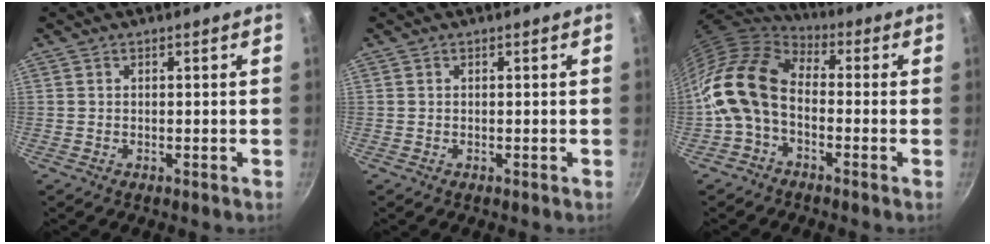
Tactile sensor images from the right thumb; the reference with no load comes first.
{"total": 0.0}
{"total": 14.1, "force": [-2.3, 9.3, 10.3], "torque": [-0.182, 0.037, -0.066]}